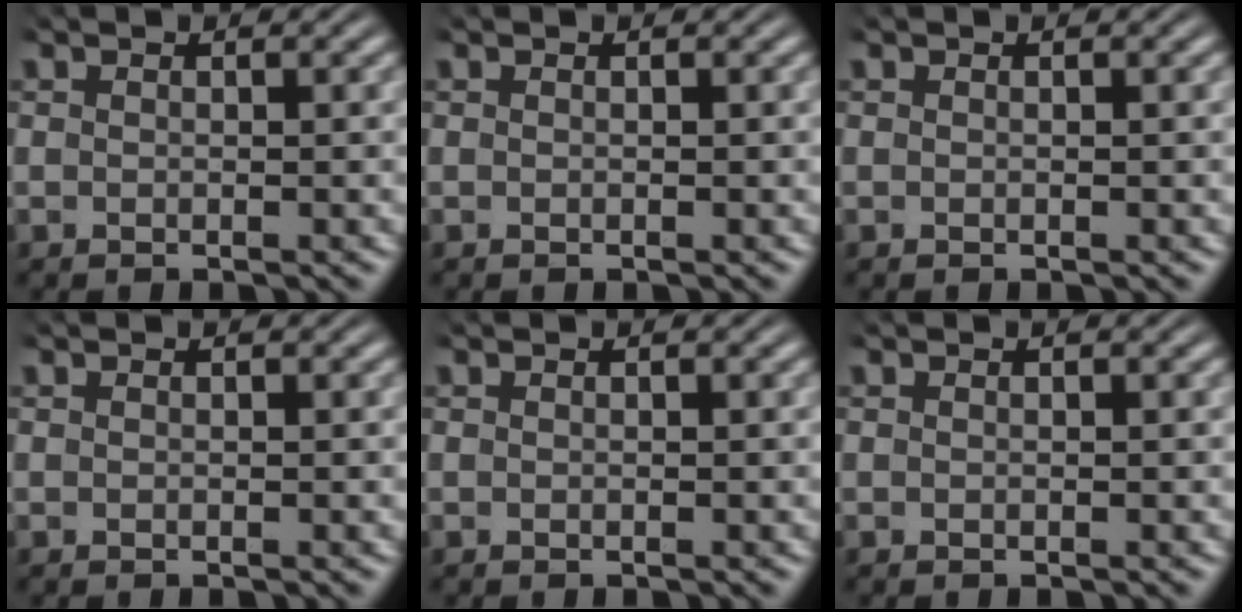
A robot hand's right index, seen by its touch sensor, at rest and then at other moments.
{"total": 0.0}
{"total": 0.0}
{"total": 0.0}
{"total": 0.0}
{"total": 0.0}